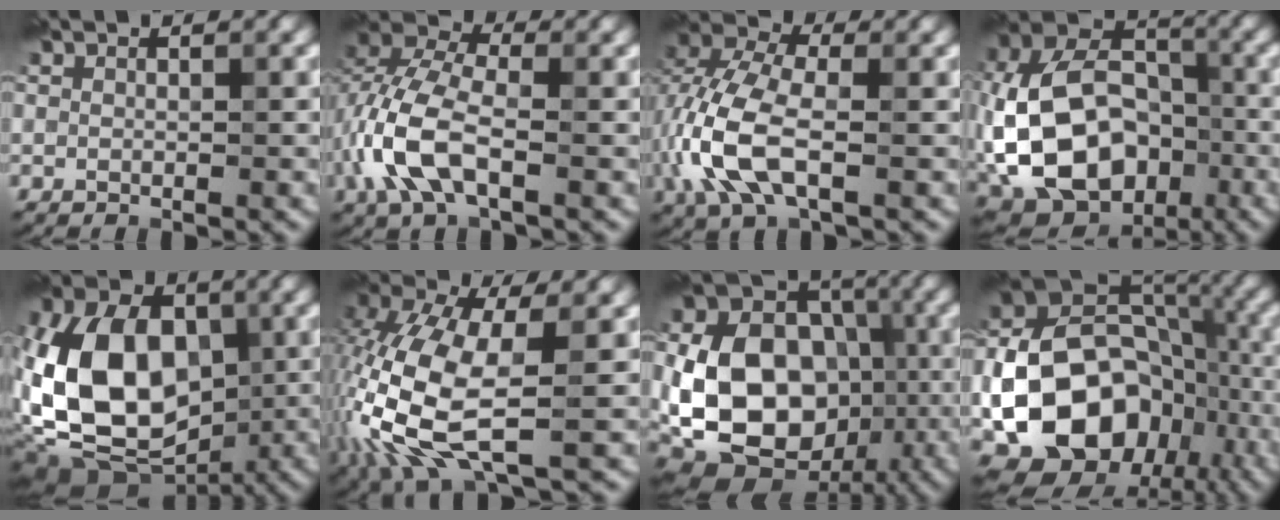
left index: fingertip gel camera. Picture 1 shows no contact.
{"total": 7.0, "force": [-2.4, 3.5, 5.6], "torque": [-0.140, 0.010, -0.057]}
{"total": 7.7, "force": [-2.2, 3.9, 6.3], "torque": [-0.160, 0.008, -0.052]}
{"total": 16.6, "force": [-4.1, 12.2, 10.5], "torque": [-0.210, -0.015, -0.067]}
{"total": 14.0, "force": [-1.8, 9.5, 10.2], "torque": [-0.203, 0.002, -0.044]}
{"total": 11.4, "force": [-2.9, 5.2, 9.8], "torque": [-0.249, -0.010, -0.059]}
{"total": 15.1, "force": [-2.4, 11.2, 9.9], "torque": [-0.186, -0.004, -0.037]}
{"total": 17.9, "force": [-5.8, 13.6, 10.2], "torque": [-0.179, -0.014, -0.099]}